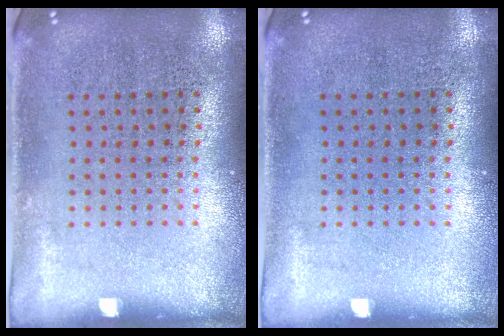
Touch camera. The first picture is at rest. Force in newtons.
{"total": 0.0}